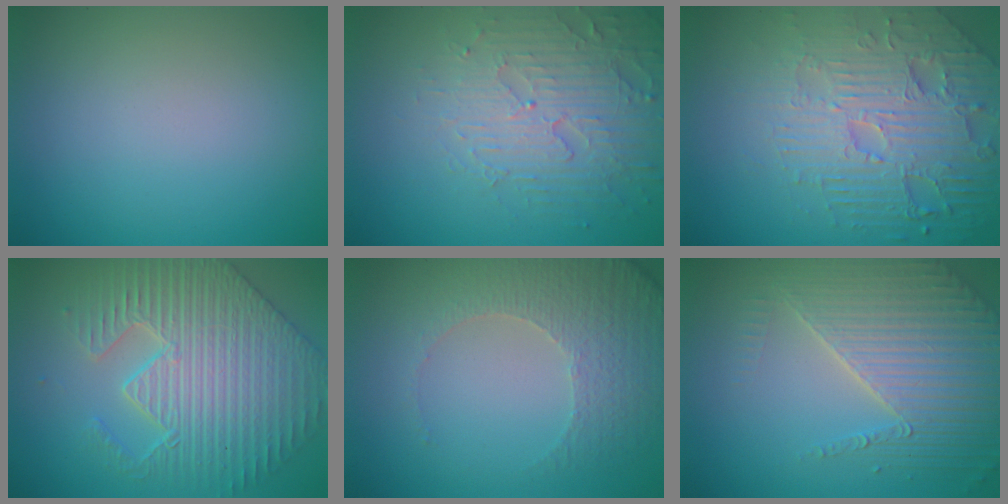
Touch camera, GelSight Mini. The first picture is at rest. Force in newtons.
{"total": 4.2, "press": 4.2, "slide": 0.6}
{"total": 7.2, "press": 5.4, "slide": 4.7}
{"total": 6.6, "press": 5.7, "slide": 3.3}
{"total": 4.8, "press": 3.5, "slide": 3.3}
{"total": 5.2, "press": 4.5, "slide": 2.7}